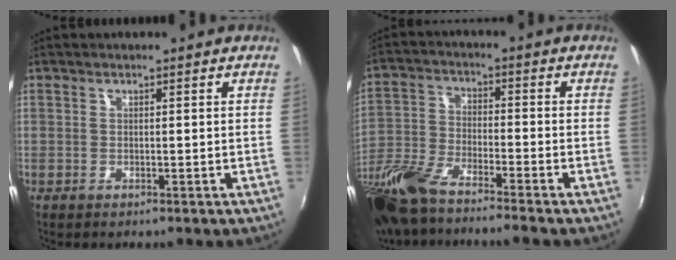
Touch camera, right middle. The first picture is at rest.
{"total": 15.0, "force": [-11.8, 2.5, 9.0], "torque": [-0.204, -0.039, -0.232]}